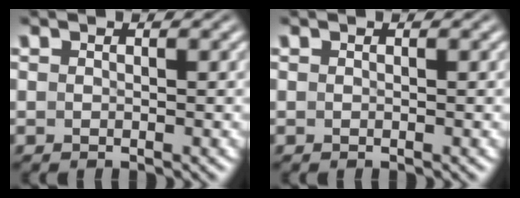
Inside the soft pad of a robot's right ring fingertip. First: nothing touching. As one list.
[{"total": 0.0}]